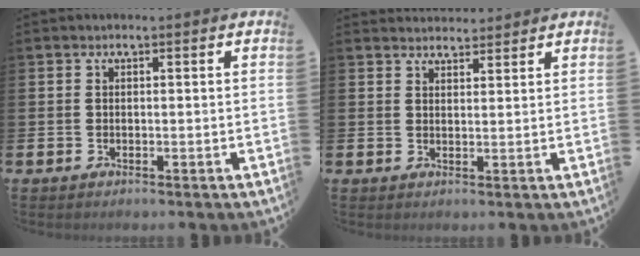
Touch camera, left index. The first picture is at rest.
{"total": 2.6, "force": [2.5, 0.6, -0.1], "torque": [-0.004, -0.011, 0.047]}